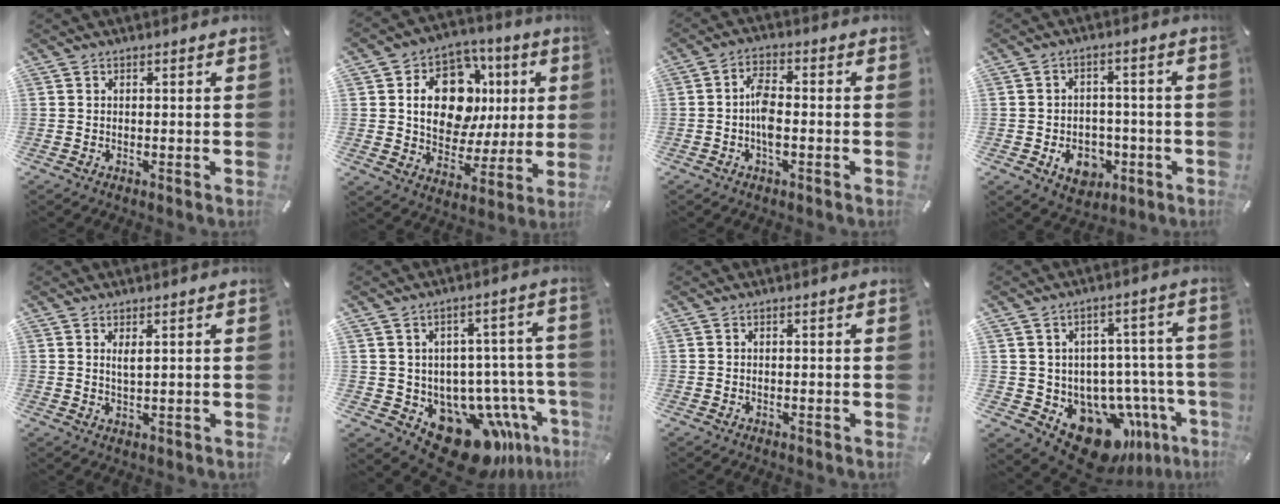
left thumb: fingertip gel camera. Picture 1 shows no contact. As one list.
[{"total": 16.1, "force": [4.0, 12.1, 9.8], "torque": [-0.142, -0.013, 0.081]}, {"total": 5.5, "force": [-1.1, 2.5, 4.8], "torque": [-0.096, 0.007, -0.021]}, {"total": 8.7, "force": [-3.0, 6.8, 4.5], "torque": [-0.066, 0.015, -0.053]}, {"total": 2.2, "force": [1.1, 0.7, 1.7], "torque": [-0.029, -0.003, 0.018]}, {"total": 17.1, "force": [-8.8, 11.0, 9.5], "torque": [-0.111, 0.030, -0.122]}, {"total": 0.0}, {"total": 14.9, "force": [-7.7, 10.0, 7.9], "torque": [-0.108, 0.030, -0.110]}]